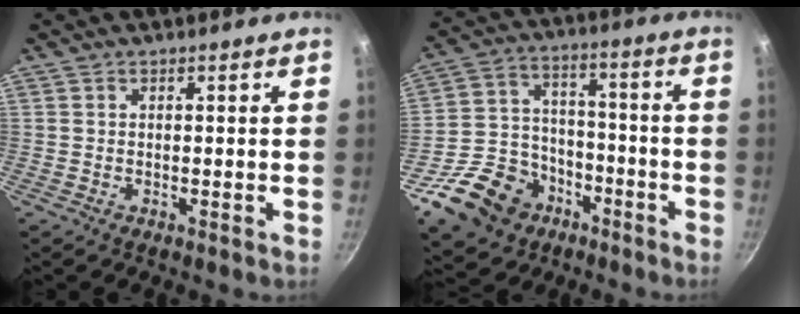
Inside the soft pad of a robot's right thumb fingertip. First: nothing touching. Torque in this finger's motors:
{"motor_torque": [0.54, -0.29, -0.15, -0.26, 0.06]}